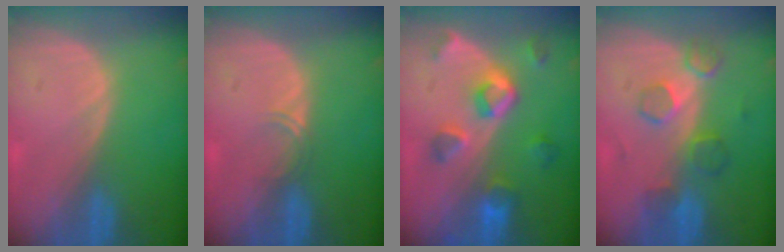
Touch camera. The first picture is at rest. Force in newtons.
{"total": 1.4, "press": 1.1, "slide": 0.9}
{"total": 7.8, "press": 7.0, "slide": 3.4}
{"total": 5.7, "press": 5.5, "slide": 1.3}